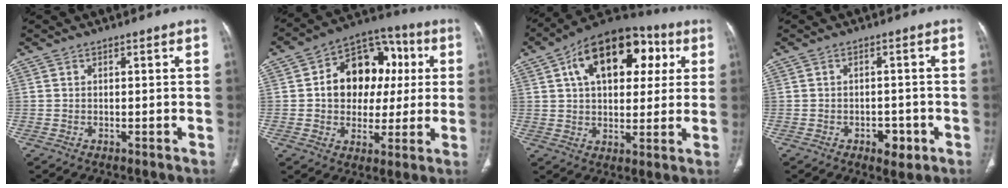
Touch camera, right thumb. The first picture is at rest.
{"total": 16.5, "force": [2.3, 12.4, 10.7], "torque": [-0.104, 0.024, 0.031]}
{"total": 20.3, "force": [6.8, 12.1, 14.8], "torque": [-0.190, 0.014, 0.097]}
{"total": 3.9, "force": [-1.9, 2.3, 2.6], "torque": [-0.021, 0.007, -0.021]}